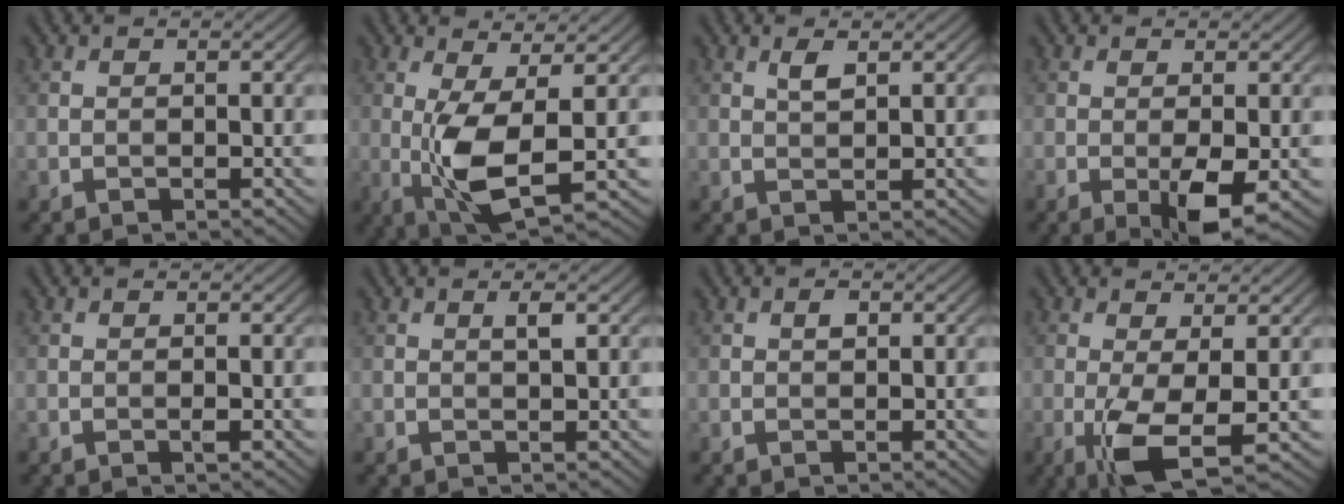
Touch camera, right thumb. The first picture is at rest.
{"total": 7.4, "force": [-0.4, 2.1, 7.1], "torque": [-0.152, -0.001, -0.005]}
{"total": 1.8, "force": [1.0, 0.6, 1.4], "torque": [-0.033, 0.002, 0.020]}
{"total": 4.2, "force": [-1.3, 1.0, 3.9], "torque": [-0.071, -0.002, -0.021]}
{"total": 0.5, "force": [-0.2, 0.1, 0.5], "torque": [-0.011, -0.001, -0.004]}
{"total": 1.4, "force": [0.6, 0.2, 1.3], "torque": [-0.024, 0.000, 0.010]}
{"total": 0.9, "force": [0.3, 0.5, 0.7], "torque": [-0.011, 0.000, 0.005]}
{"total": 6.3, "force": [-1.7, 1.5, 5.9], "torque": [-0.121, 0.002, -0.033]}